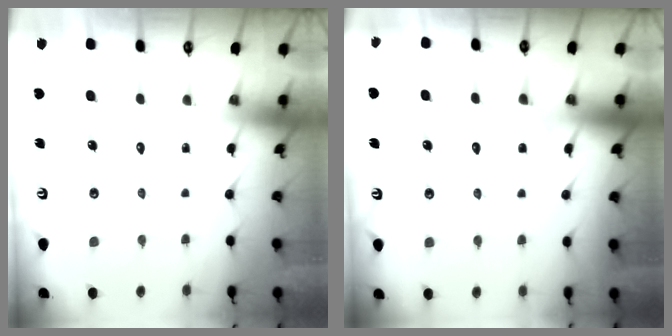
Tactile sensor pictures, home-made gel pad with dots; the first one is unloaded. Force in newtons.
{"total": 2.4, "press": 2.4, "slide": 0.4}